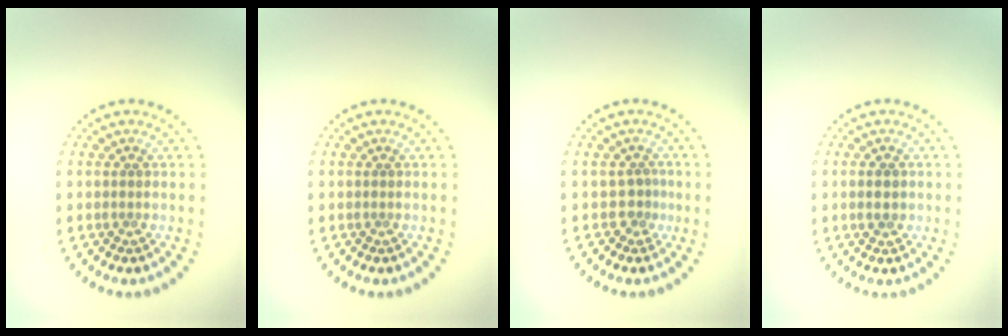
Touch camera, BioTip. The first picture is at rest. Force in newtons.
{"total": 0.0}
{"total": 1.4, "press": 0.9, "slide": 1.1}
{"total": 1.9, "press": 1.9, "slide": 0.1}